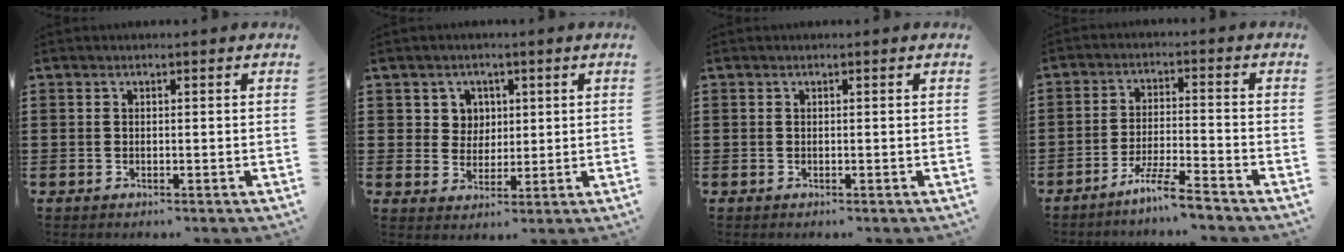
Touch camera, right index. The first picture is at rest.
{"total": 4.1, "force": [1.5, 3.8, 0.8], "torque": [-0.035, 0.012, 0.027]}
{"total": 0.0}
{"total": 5.9, "force": [-5.2, -0.5, 2.8], "torque": [-0.061, -0.011, -0.100]}